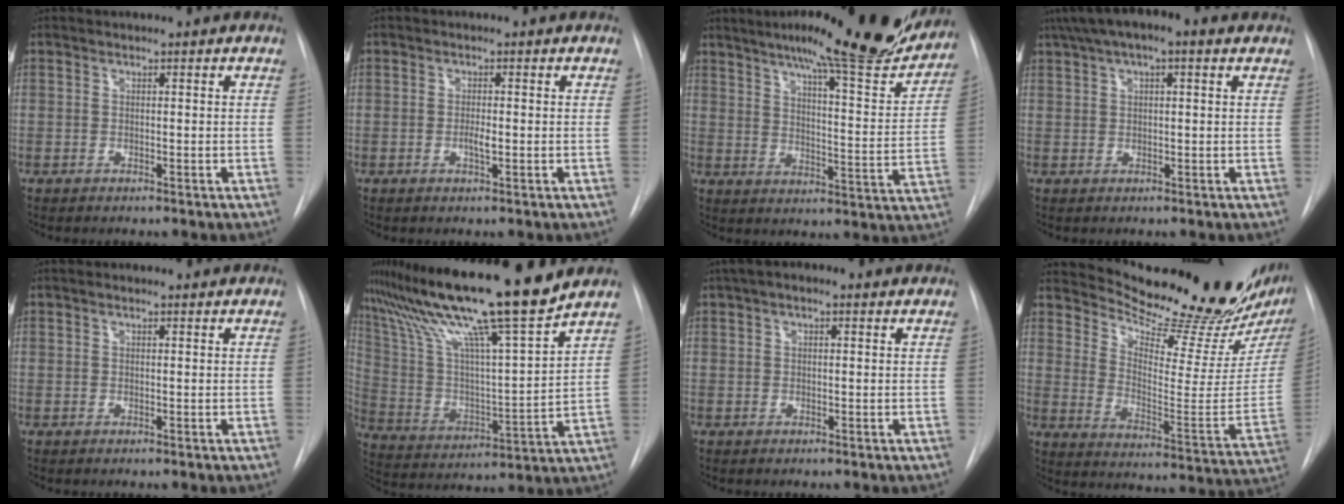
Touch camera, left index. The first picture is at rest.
{"total": 1.6, "force": [-0.3, 0.3, 1.5], "torque": [-0.029, -0.001, -0.006]}
{"total": 21.2, "force": [18.0, 2.0, 11.1], "torque": [-0.157, -0.037, 0.233]}
{"total": 8.6, "force": [5.5, 2.6, 6.1], "torque": [-0.108, 0.044, 0.086]}
{"total": 1.2, "force": [1.0, 0.4, 0.5], "torque": [-0.015, 0.012, 0.017]}
{"total": 21.0, "force": [16.6, -0.5, 12.9], "torque": [-0.230, -0.002, 0.287]}
{"total": 4.7, "force": [3.0, 1.6, 3.2], "torque": [-0.059, 0.030, 0.046]}
{"total": 23.7, "force": [20.5, 1.6, 11.7], "torque": [-0.180, -0.088, 0.285]}